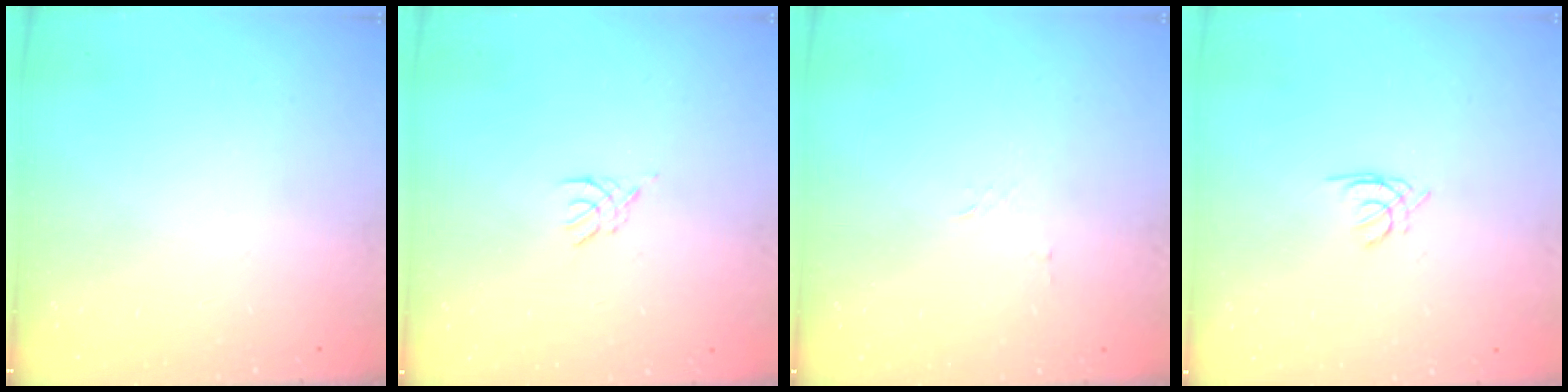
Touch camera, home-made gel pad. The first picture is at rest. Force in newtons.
{"total": 2.6, "press": 2.5, "slide": 0.6}
{"total": 2.7, "press": 2.7, "slide": 0.3}
{"total": 1.3, "press": 1.2, "slide": 0.4}